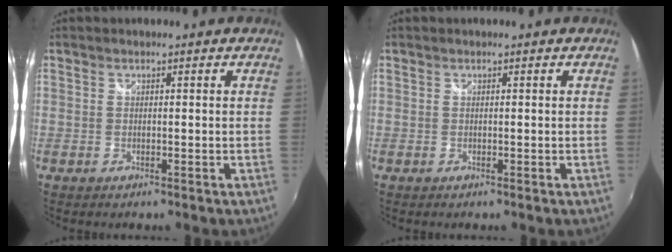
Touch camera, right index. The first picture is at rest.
{"total": 0.0}